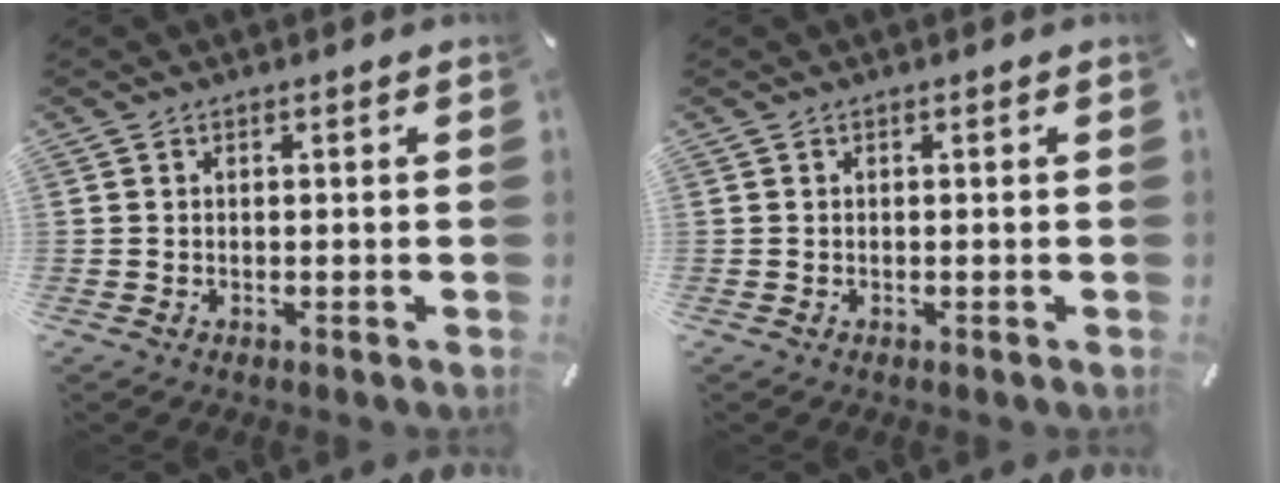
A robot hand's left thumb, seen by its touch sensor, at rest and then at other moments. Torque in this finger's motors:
{"motor_torque": [0.00, 0.00, 0.04, 0.04, 0.00]}